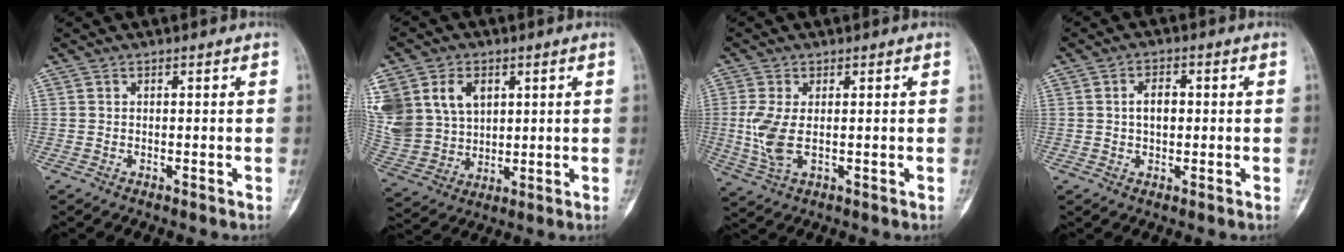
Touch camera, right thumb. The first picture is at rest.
{"total": 20.1, "force": [6.9, 15.3, 11.2], "torque": [-0.266, 0.019, 0.153]}
{"total": 6.2, "force": [0.0, 2.9, 5.5], "torque": [-0.141, -0.008, 0.006]}
{"total": 3.9, "force": [0.2, 2.4, 3.0], "torque": [-0.047, 0.007, 0.001]}